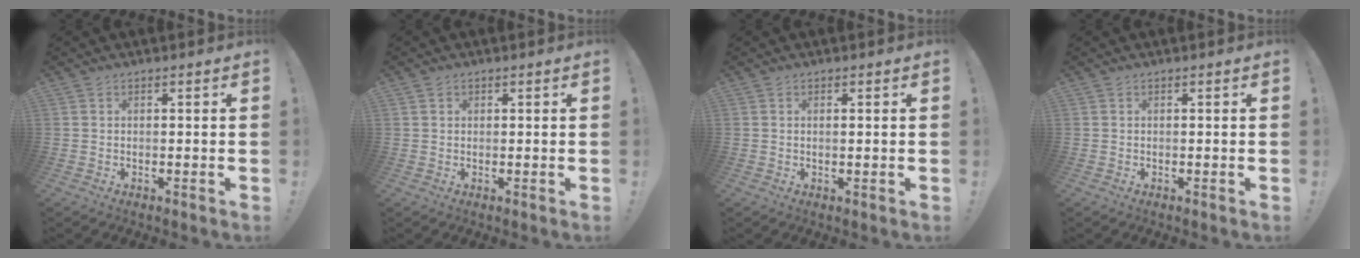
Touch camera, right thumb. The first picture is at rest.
{"total": 1.1, "force": [0.7, 0.8, 0.2], "torque": [0.003, -0.002, 0.013]}
{"total": 0.9, "force": [0.3, 0.0, 0.8], "torque": [-0.011, -0.002, 0.005]}
{"total": 0.0}